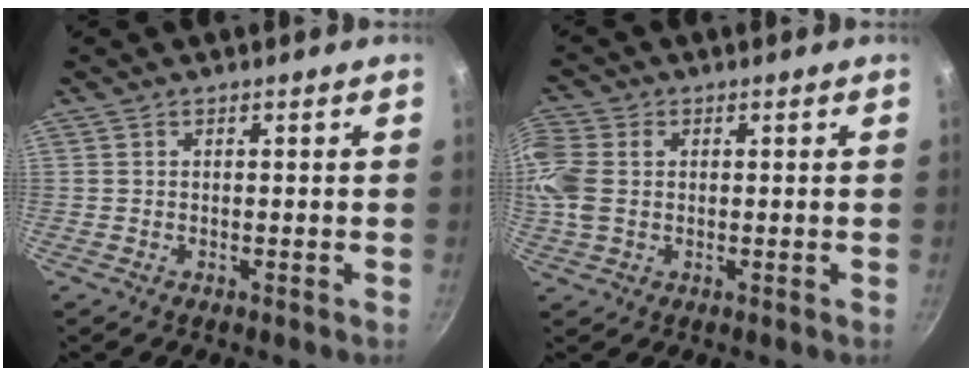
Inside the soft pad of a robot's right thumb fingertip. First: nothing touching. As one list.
[{"total": 6.9, "force": [0.5, 5.1, 4.6], "torque": [-0.104, 0.007, 0.004]}]